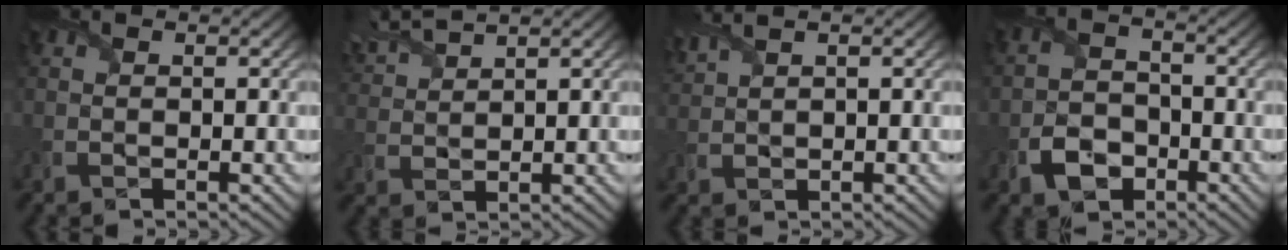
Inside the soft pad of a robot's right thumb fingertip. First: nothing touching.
{"total": 5.0, "force": [4.4, 0.8, 2.3], "torque": [-0.068, 0.021, 0.093]}
{"total": 3.5, "force": [2.8, 0.7, 2.0], "torque": [-0.058, 0.020, 0.059]}
{"total": 4.8, "force": [-2.6, 3.2, 2.5], "torque": [-0.054, -0.003, -0.055]}